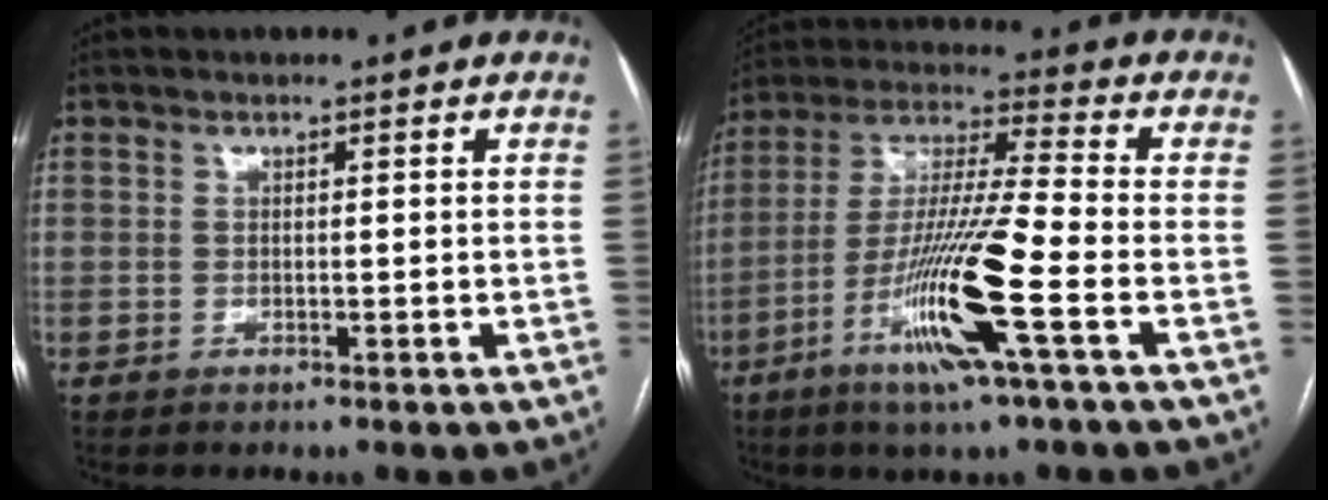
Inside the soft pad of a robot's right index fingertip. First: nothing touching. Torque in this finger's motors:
{"motor_torque": [1.11, 0.23, 0.30, 0.21]}